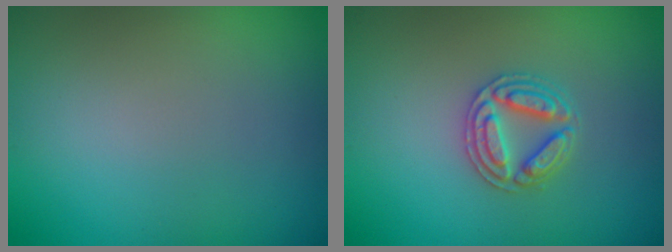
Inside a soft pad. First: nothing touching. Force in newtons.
{"total": 2.9, "press": 2.9, "slide": 0.5}